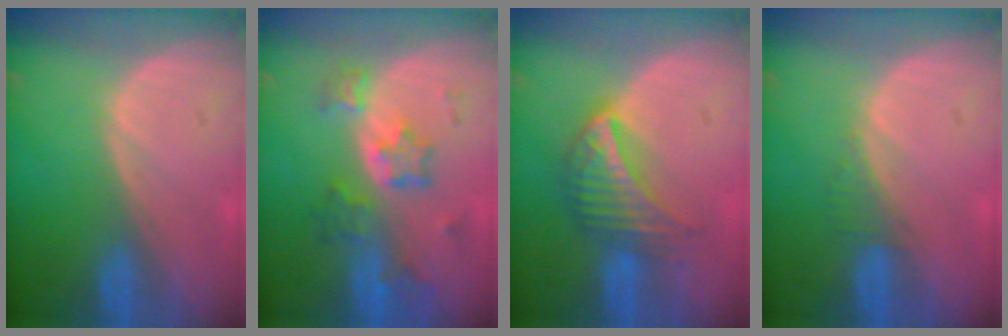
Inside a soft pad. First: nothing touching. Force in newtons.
{"total": 7.1, "press": 6.5, "slide": 2.9}
{"total": 7.4, "press": 6.5, "slide": 3.6}
{"total": 1.3, "press": 1.2, "slide": 0.4}